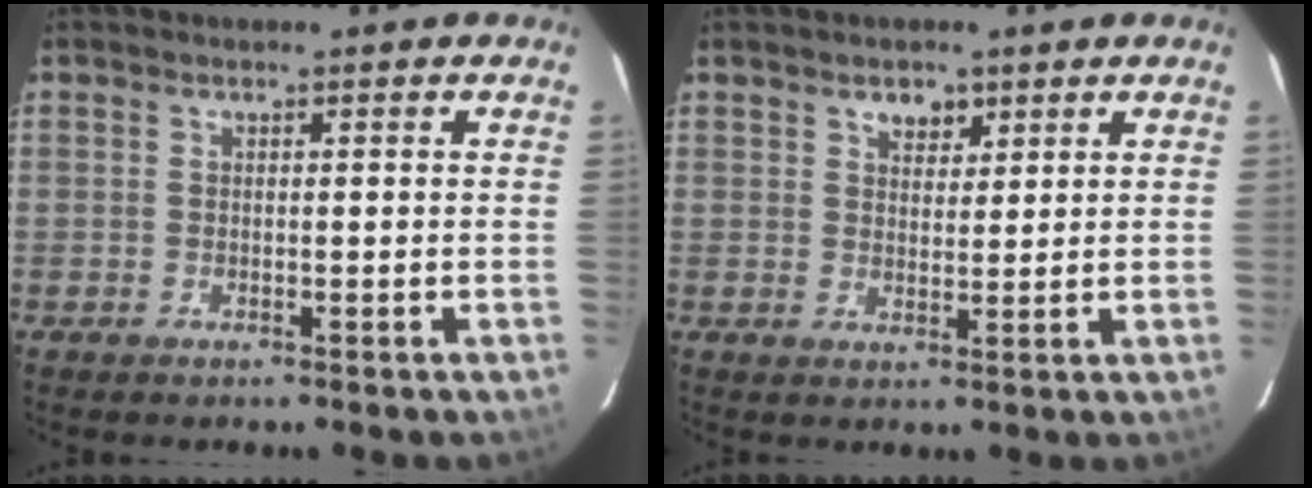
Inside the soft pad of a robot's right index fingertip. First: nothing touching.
{"total": 3.2, "force": [2.0, 2.1, 1.5], "torque": [-0.015, 0.004, 0.034]}